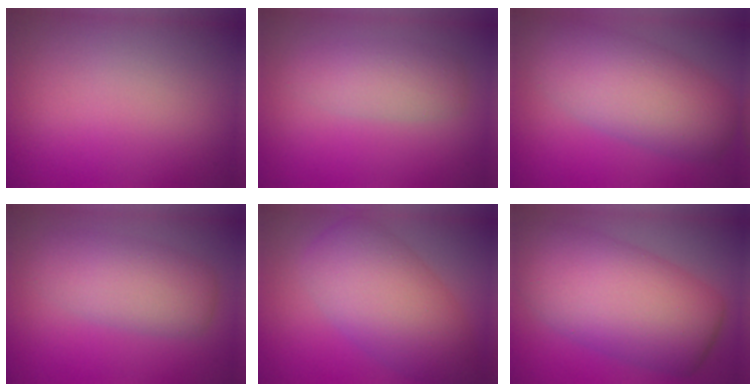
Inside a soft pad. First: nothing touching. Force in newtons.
{"total": 3.0, "press": 3.0, "slide": 0.2}
{"total": 7.5, "press": 7.5, "slide": 0.2}
{"total": 4.9, "press": 4.9, "slide": 0.1}
{"total": 7.8, "press": 7.7, "slide": 0.3}
{"total": 10.3, "press": 10.3, "slide": 0.5}